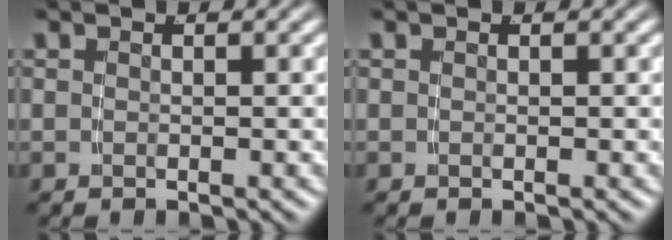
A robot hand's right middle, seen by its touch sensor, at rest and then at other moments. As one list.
[{"total": 0.0}]